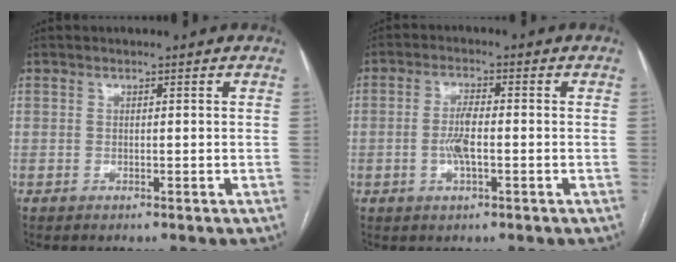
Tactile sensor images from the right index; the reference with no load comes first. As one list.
[{"total": 4.3, "force": [-0.8, 1.1, 4.1], "torque": [-0.087, 0.003, -0.015]}]